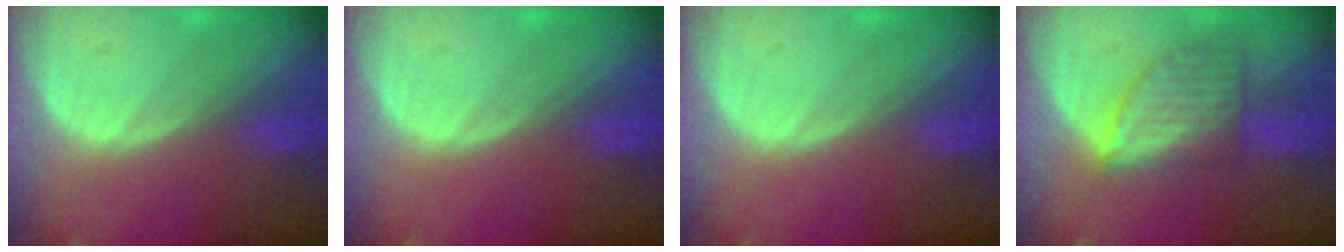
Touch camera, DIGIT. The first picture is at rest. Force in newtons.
{"total": 0.0}
{"total": 0.0}
{"total": 7.0, "press": 6.6, "slide": 2.4}